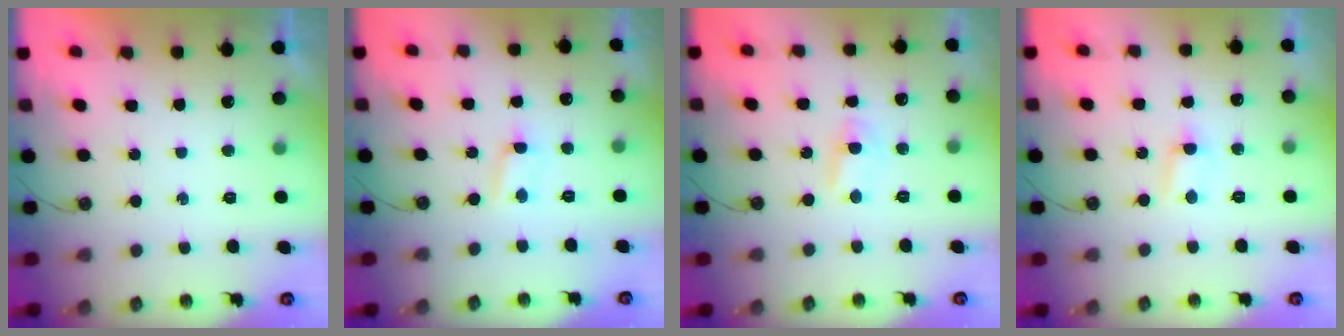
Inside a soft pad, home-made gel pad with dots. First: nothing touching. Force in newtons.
{"total": 1.6, "press": 1.5, "slide": 0.2}
{"total": 4.0, "press": 4.0, "slide": 0.5}
{"total": 3.7, "press": 3.7, "slide": 0.4}